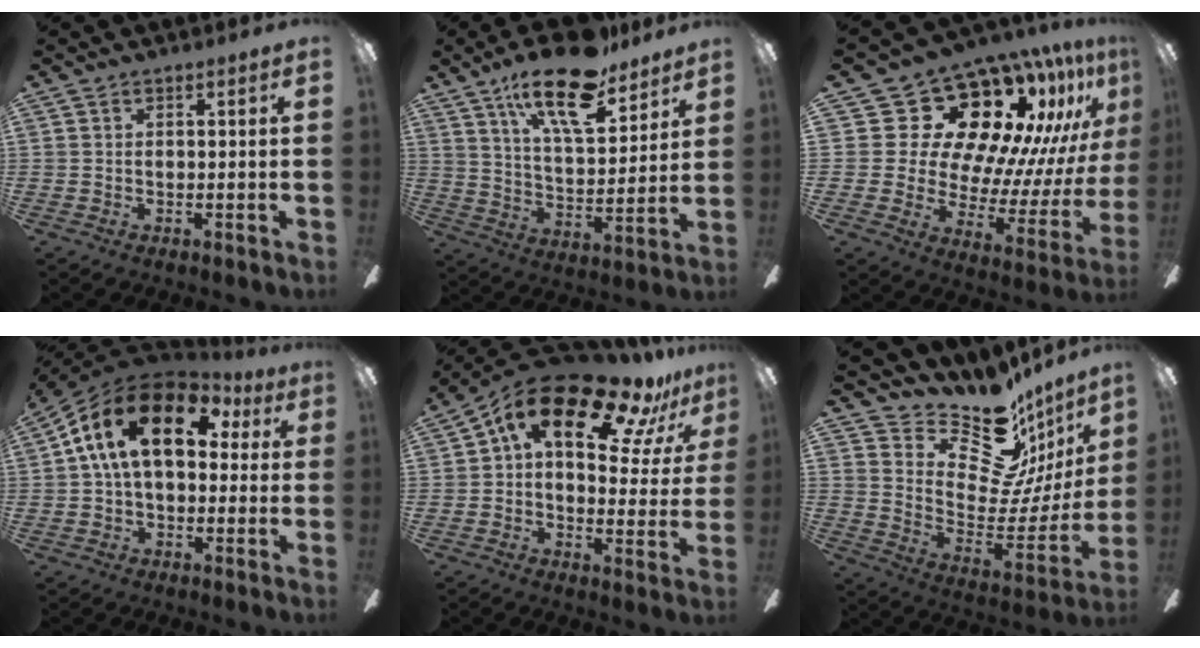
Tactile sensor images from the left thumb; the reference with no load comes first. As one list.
[{"total": 19.3, "force": [13.4, 7.1, 11.9], "torque": [-0.203, -0.070, 0.225]}, {"total": 20.0, "force": [14.3, 10.6, 9.2], "torque": [-0.144, -0.128, 0.264]}, {"total": 17.4, "force": [5.2, 10.2, 13.1], "torque": [-0.234, 0.005, 0.086]}, {"total": 19.4, "force": [11.3, 9.1, 12.8], "torque": [-0.208, -0.063, 0.192]}, {"total": 16.3, "force": [12.5, 7.4, 7.6], "torque": [-0.099, -0.122, 0.207]}]